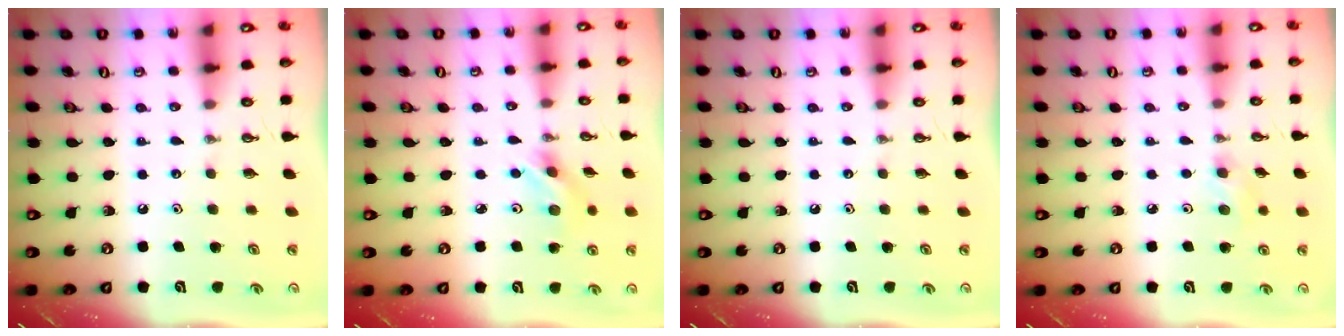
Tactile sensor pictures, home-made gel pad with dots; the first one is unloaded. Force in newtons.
{"total": 4.1, "press": 4.1, "slide": 0.3}
{"total": 0.0}
{"total": 7.0, "press": 5.7, "slide": 4.2}